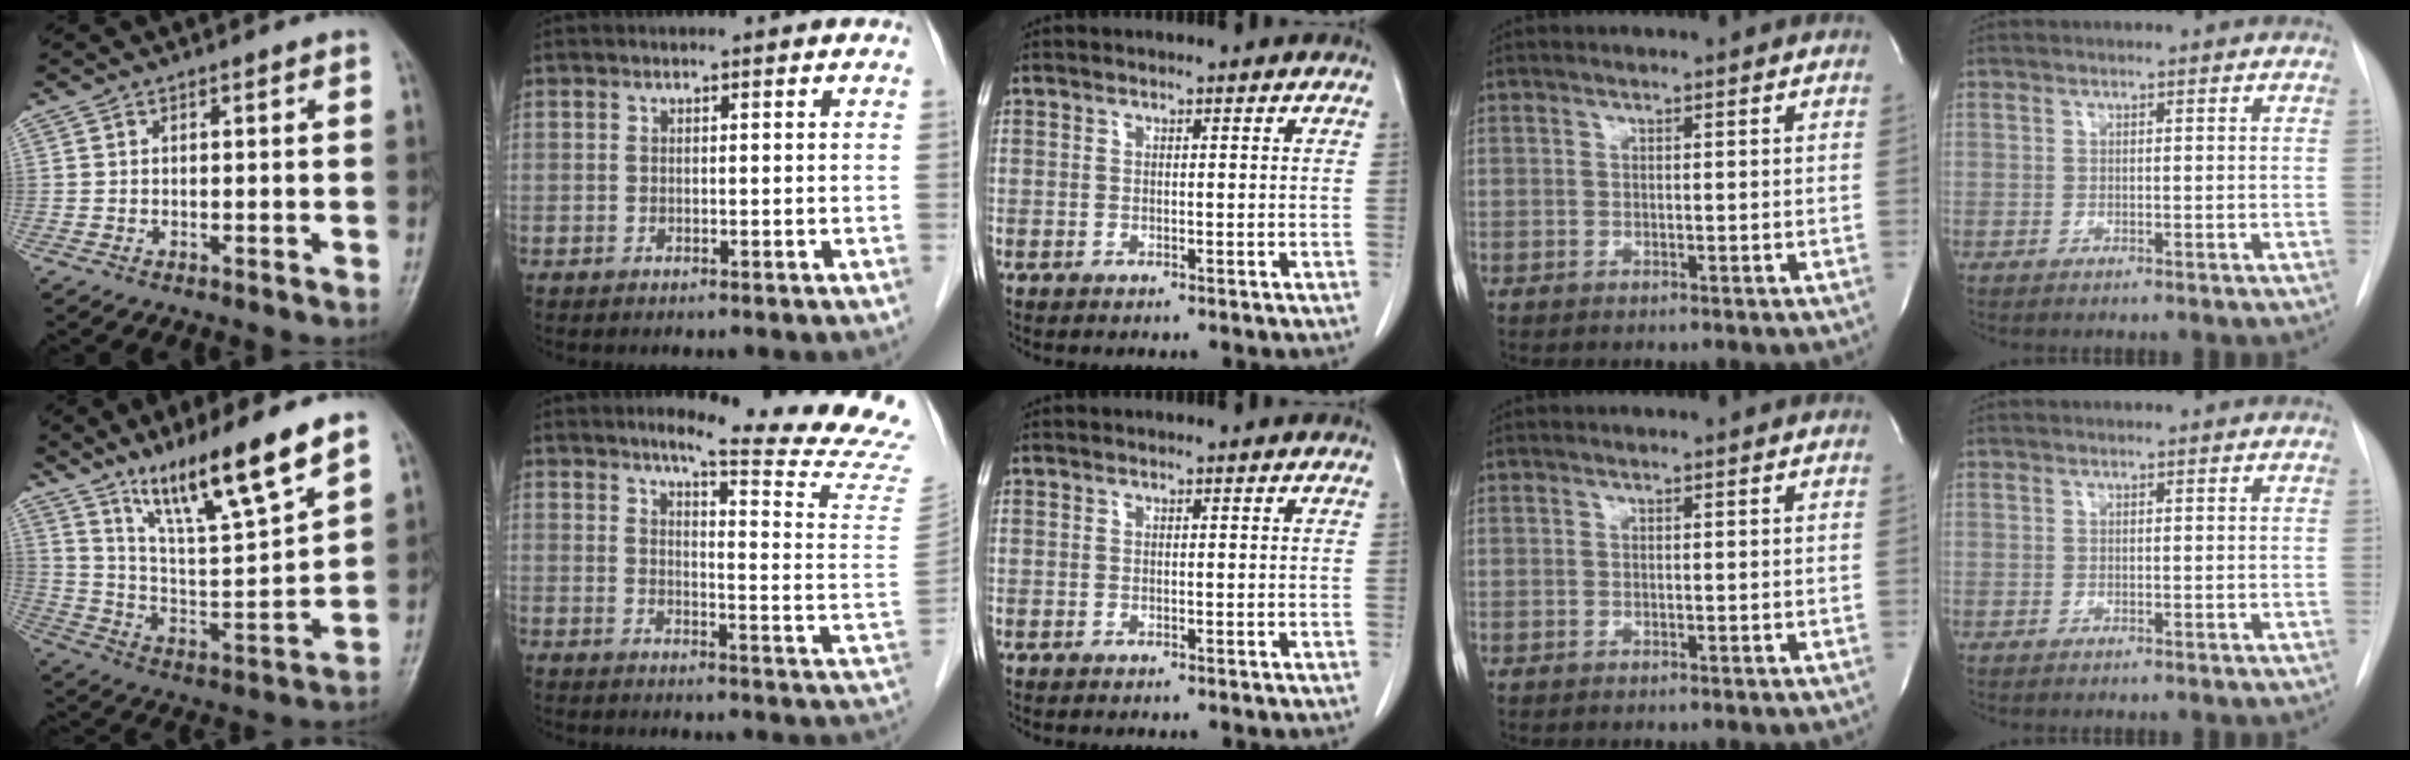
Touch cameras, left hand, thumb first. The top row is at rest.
{"thumb": {"total": 17.7, "force": [12.4, 2.2, 12.4], "torque": [-0.193, -0.068, 0.227]}, "index": {"total": 17.2, "force": [15.7, -2.0, 6.8], "torque": [-0.101, -0.119, 0.179]}}